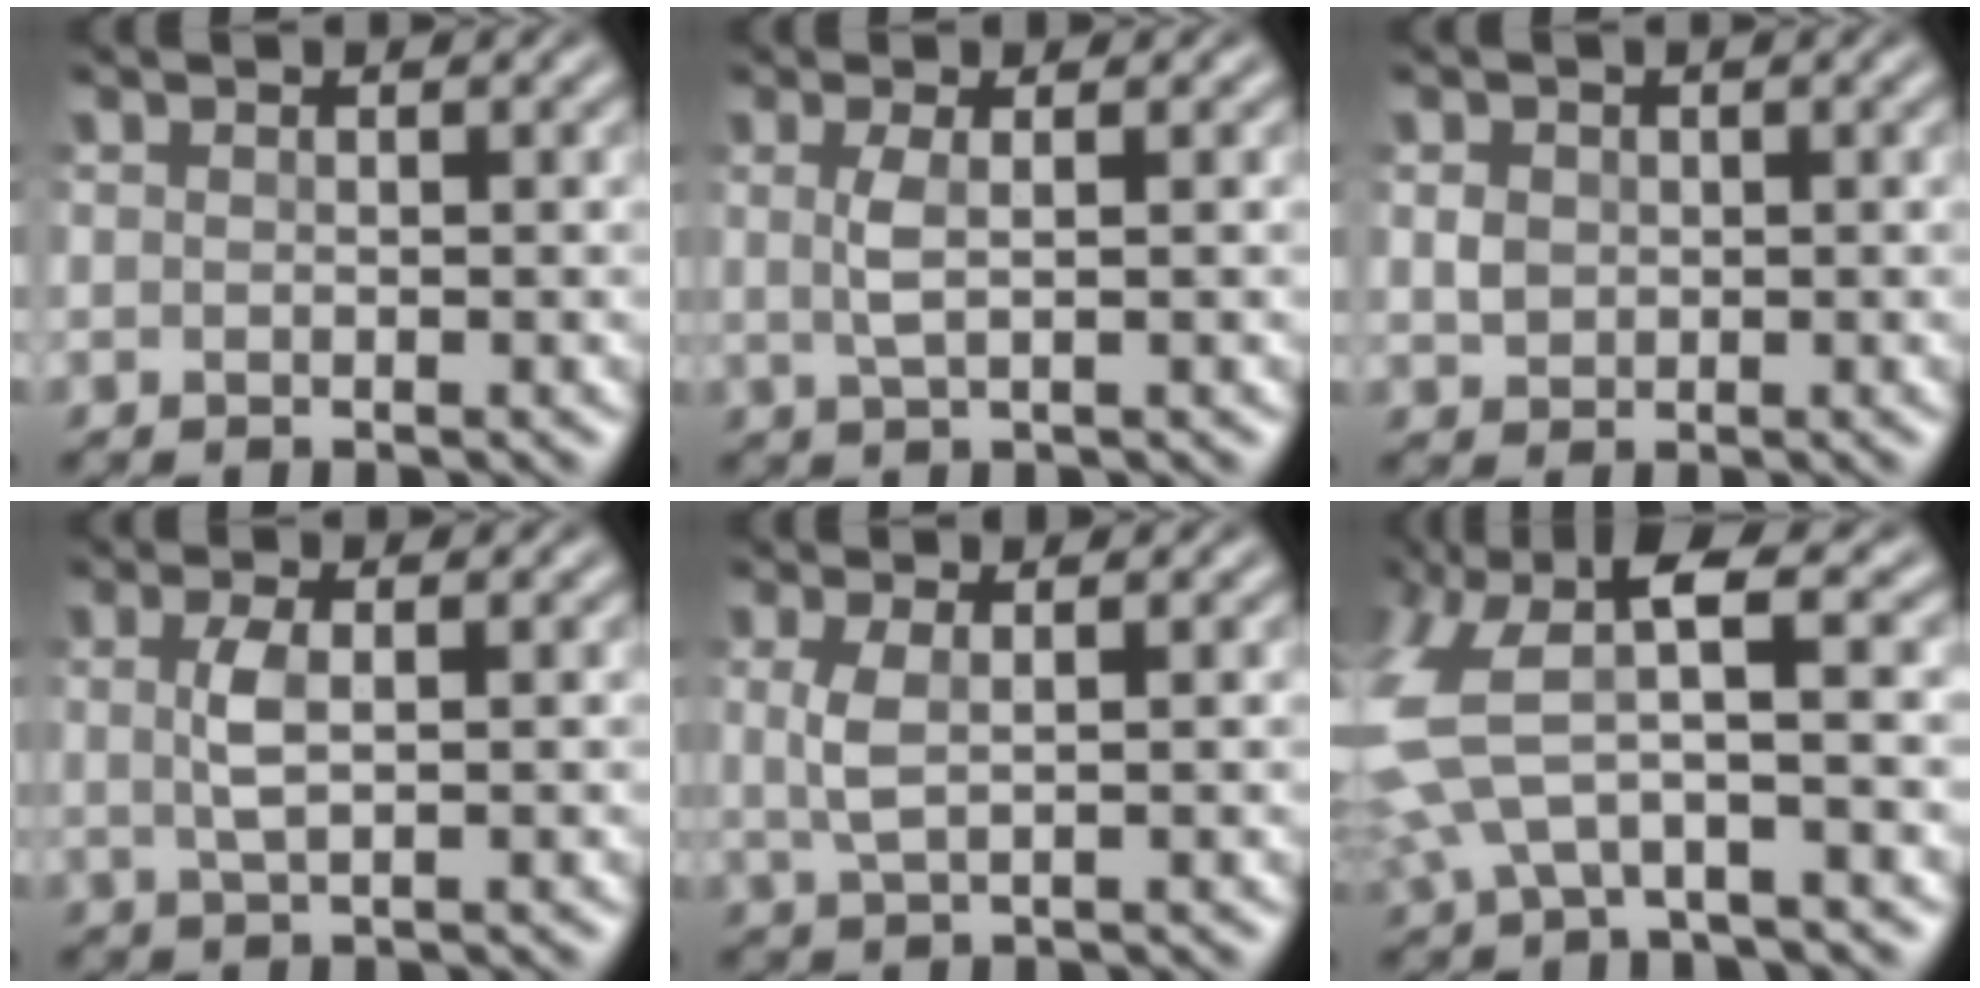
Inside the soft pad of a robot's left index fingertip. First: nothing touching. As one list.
[{"total": 1.8, "force": [0.2, 0.1, 1.7], "torque": [-0.043, 0.001, 0.005]}, {"total": 1.3, "force": [0.0, 1.2, 0.6], "torque": [-0.012, 0.000, 0.000]}, {"total": 2.3, "force": [0.2, 0.7, 2.2], "torque": [-0.051, 0.002, 0.005]}, {"total": 2.1, "force": [0.3, 0.5, 2.0], "torque": [-0.049, 0.001, 0.009]}, {"total": 7.0, "force": [0.4, 2.7, 6.5], "torque": [-0.159, 0.013, -0.006]}]